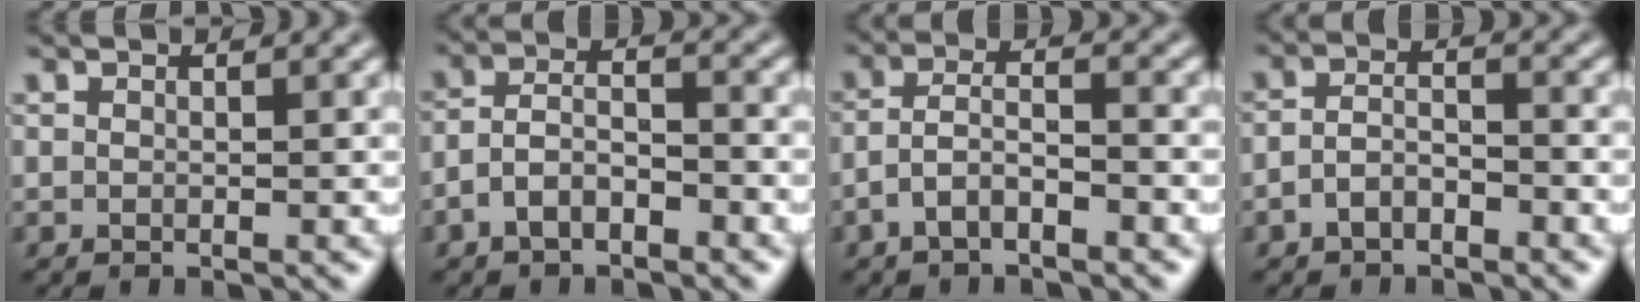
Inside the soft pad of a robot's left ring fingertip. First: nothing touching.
{"total": 3.7, "force": [-2.1, 1.7, 2.5], "torque": [-0.047, 0.009, -0.045]}
{"total": 3.4, "force": [-1.9, 1.2, 2.5], "torque": [-0.050, 0.010, -0.044]}
{"total": 2.5, "force": [-1.4, 1.3, 1.6], "torque": [-0.033, 0.007, -0.032]}